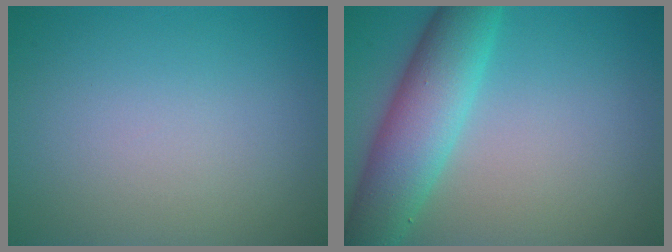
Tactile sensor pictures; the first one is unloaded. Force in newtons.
{"total": 6.9, "press": 6.9, "slide": 0.1}